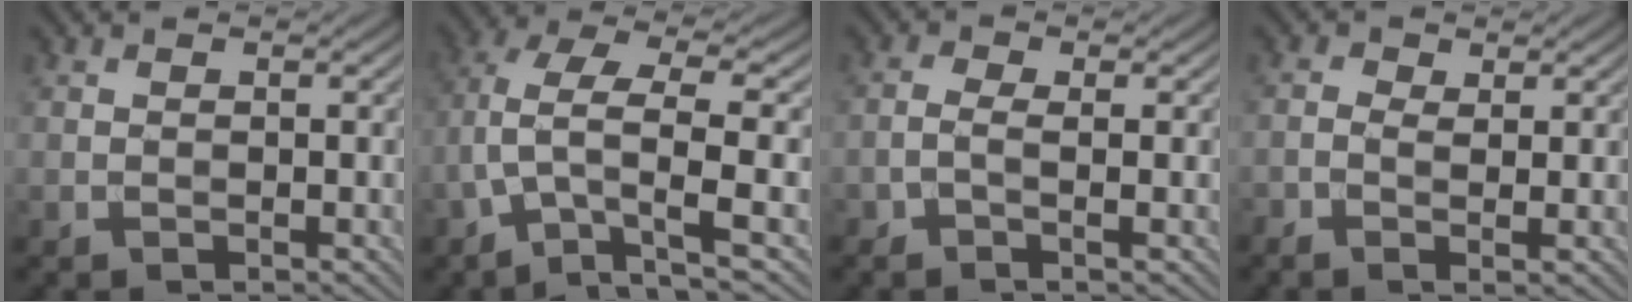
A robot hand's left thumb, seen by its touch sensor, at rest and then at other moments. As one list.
[{"total": 8.9, "force": [-1.1, 3.2, 8.3], "torque": [-0.169, 0.012, -0.030]}, {"total": 2.3, "force": [-0.7, 0.6, 2.1], "torque": [-0.044, 0.000, -0.020]}, {"total": 2.1, "force": [-0.1, 0.7, 2.0], "torque": [-0.045, 0.000, -0.008]}]